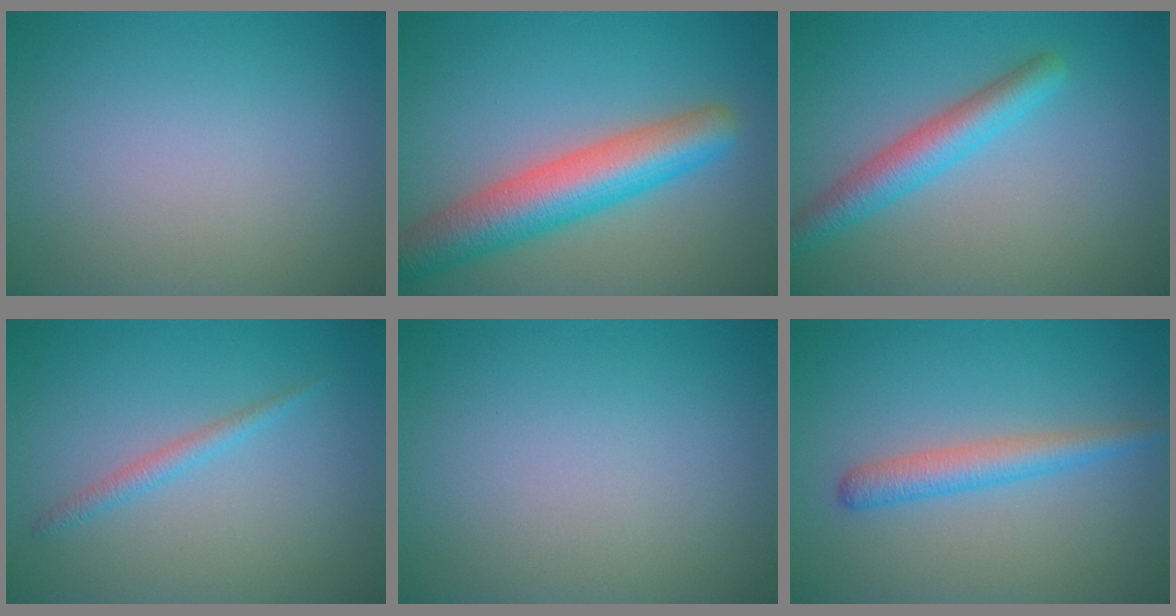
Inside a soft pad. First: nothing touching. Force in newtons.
{"total": 7.4, "press": 7.4, "slide": 0.4}
{"total": 3.7, "press": 3.7, "slide": 0.2}
{"total": 1.4, "press": 1.4, "slide": 0.0}
{"total": 0.0}
{"total": 2.8, "press": 2.8, "slide": 0.2}